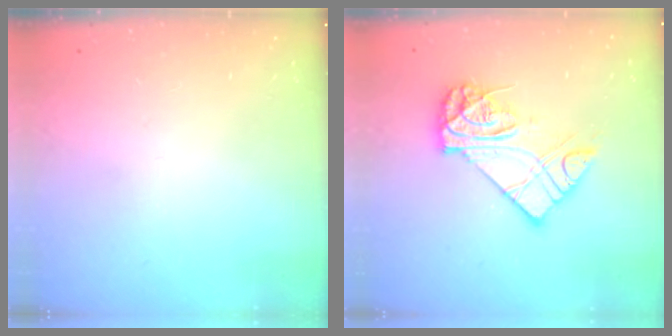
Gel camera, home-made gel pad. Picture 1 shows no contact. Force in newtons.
{"total": 13.6, "press": 13.6, "slide": 1.1}